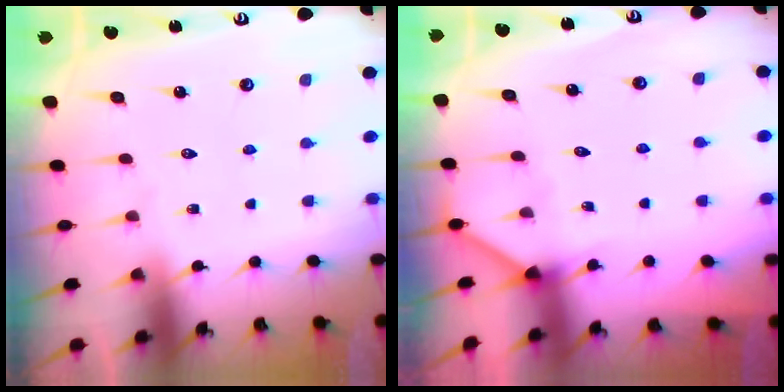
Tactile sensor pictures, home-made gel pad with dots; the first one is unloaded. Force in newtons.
{"total": 2.7, "press": 2.7, "slide": 0.4}